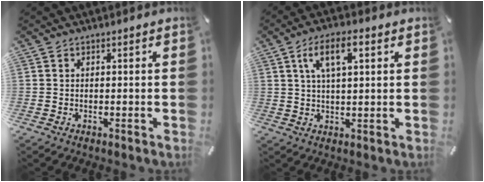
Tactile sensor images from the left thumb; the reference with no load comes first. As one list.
[{"total": 8.3, "force": [3.4, 3.5, 6.7], "torque": [-0.117, -0.001, 0.056]}]